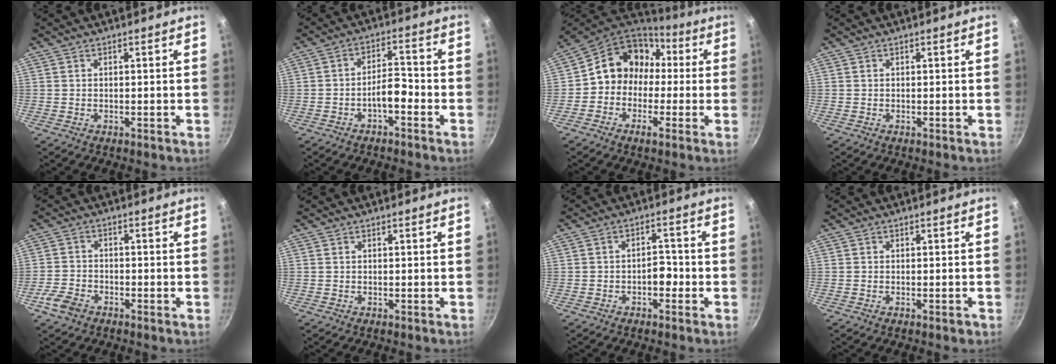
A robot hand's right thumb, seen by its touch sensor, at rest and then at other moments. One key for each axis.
{"total": 5.0, "fx": -2.6, "fy": 2.0, "fz": 3.8, "tx": -0.052, "ty": 0.034, "tz": -0.044}
{"total": 13.5, "fx": 1.2, "fy": 11.4, "fz": 7.1, "tx": -0.087, "ty": 0.042, "tz": -0.001}
{"total": 0.0}
{"total": 4.9, "fx": -3.0, "fy": 3.0, "fz": 2.5, "tx": -0.053, "ty": 0.022, "tz": -0.062}
{"total": 0.0}
{"total": 3.3, "fx": -1.4, "fy": 2.0, "fz": 2.3, "tx": -0.012, "ty": 0.021, "tz": -0.023}
{"total": 1.1, "fx": -0.6, "fy": 0.4, "fz": 0.8, "tx": -0.010, "ty": 0.004, "tz": -0.011}